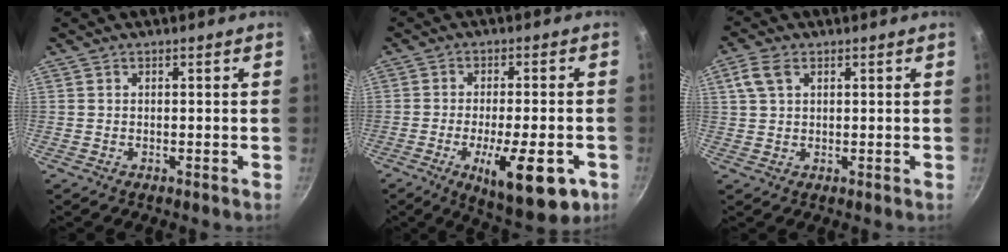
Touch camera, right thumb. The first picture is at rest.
{"total": 15.2, "force": [-5.9, 5.0, 13.1], "torque": [-0.172, 0.005, -0.079]}
{"total": 4.6, "force": [1.9, 2.9, 3.1], "torque": [-0.057, 0.005, 0.036]}